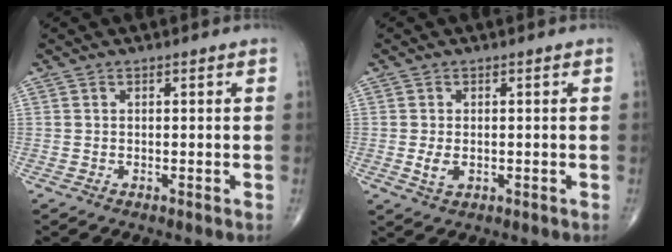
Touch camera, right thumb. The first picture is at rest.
{"total": 2.7, "force": [-0.3, 1.7, 2.1], "torque": [-0.040, -0.005, -0.002]}